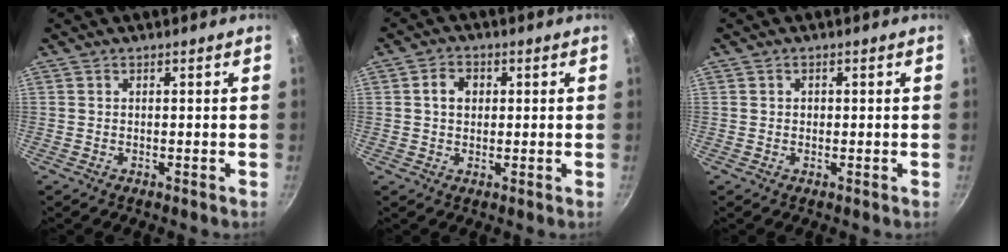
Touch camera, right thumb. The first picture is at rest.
{"total": 4.1, "force": [0.7, 3.2, 2.4], "torque": [-0.025, 0.007, 0.008]}
{"total": 0.9, "force": [0.1, 0.8, 0.4], "torque": [-0.002, 0.004, 0.002]}